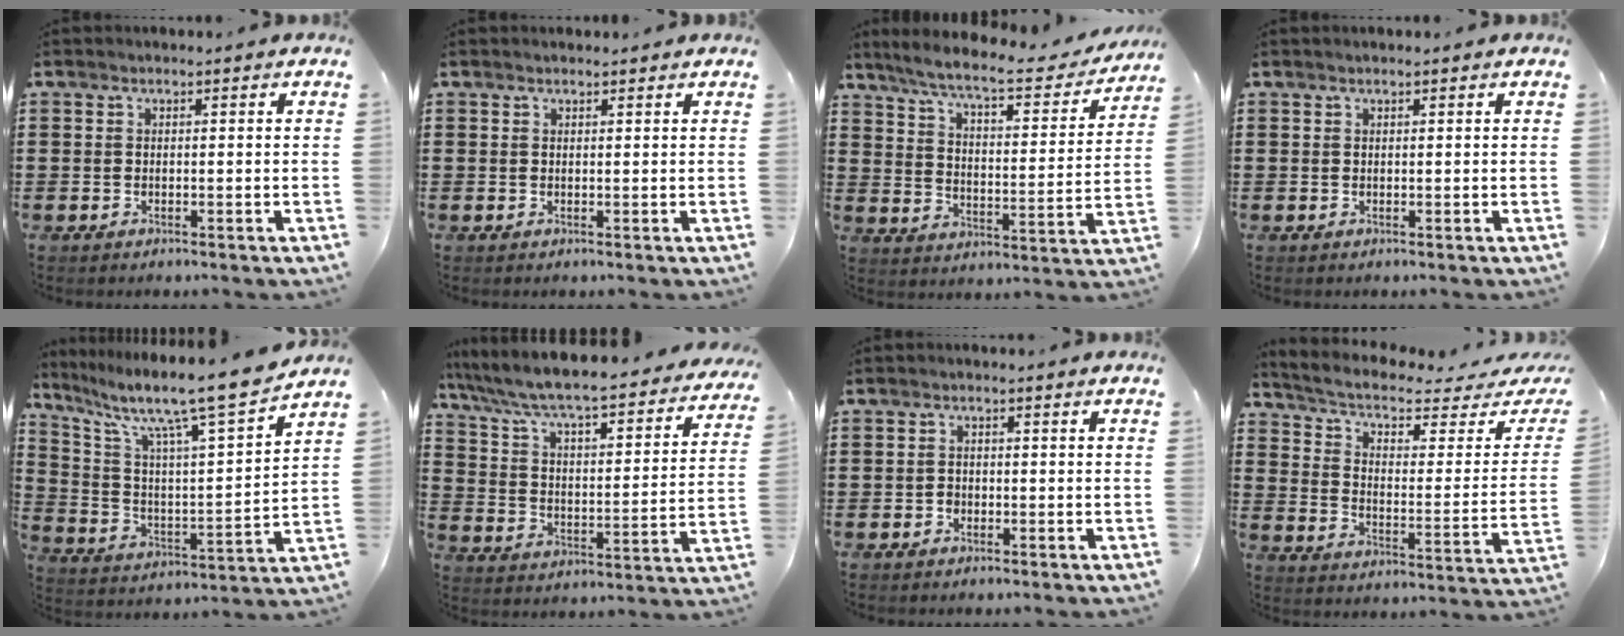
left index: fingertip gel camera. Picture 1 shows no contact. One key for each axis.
{"total": 0.7, "fx": 0.6, "fy": 0.1, "fz": 0.2, "tx": -0.005, "ty": 0.000, "tz": 0.013}
{"total": 7.8, "fx": 6.6, "fy": 0.3, "fz": 4.1, "tx": -0.106, "ty": -0.038, "tz": 0.109}
{"total": 0.6, "fx": 0.4, "fy": 0.0, "fz": 0.4, "tx": -0.008, "ty": 0.000, "tz": 0.008}
{"total": 11.5, "fx": 9.4, "fy": 0.6, "fz": 6.6, "tx": -0.146, "ty": -0.068, "tz": 0.147}
{"total": 5.8, "fx": 5.1, "fy": -0.1, "fz": 2.7, "tx": -0.077, "ty": -0.051, "tz": 0.076}
{"total": 0.9, "fx": -0.4, "fy": 0.8, "fz": 0.3, "tx": -0.009, "ty": 0.001, "tz": -0.009}
{"total": 4.4, "fx": 2.7, "fy": 1.4, "fz": 3.2, "tx": -0.078, "ty": -0.023, "tz": 0.039}